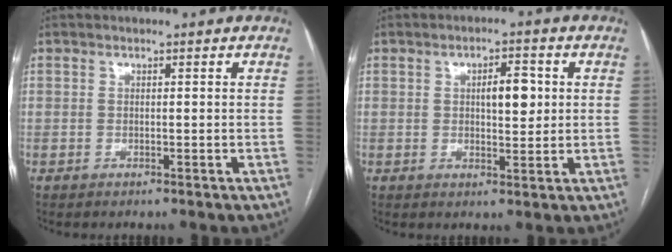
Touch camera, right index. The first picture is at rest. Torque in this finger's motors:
{"motor_torque": [0.65, 0.11, 0.17, 0.08]}